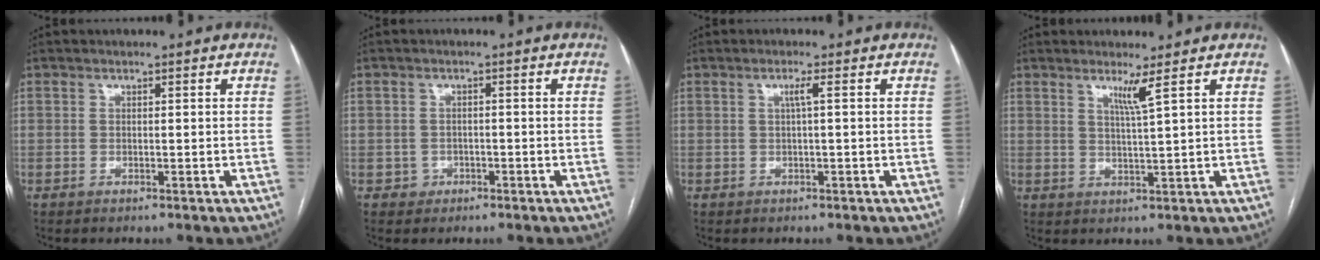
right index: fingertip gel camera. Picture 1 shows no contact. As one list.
[{"total": 2.0, "force": [-0.8, 1.8, 0.1], "torque": [0.007, 0.010, -0.011]}, {"total": 1.4, "force": [0.3, -0.4, 1.4], "torque": [-0.026, 0.001, 0.007]}, {"total": 3.0, "force": [1.8, -1.2, 2.1], "torque": [-0.041, -0.016, 0.037]}]